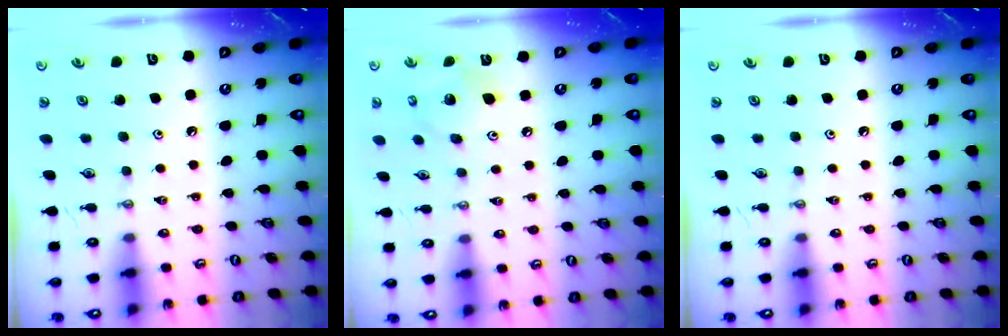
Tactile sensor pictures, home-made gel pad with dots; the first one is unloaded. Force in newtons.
{"total": 12.4, "press": 12.0, "slide": 3.1}
{"total": 0.0}